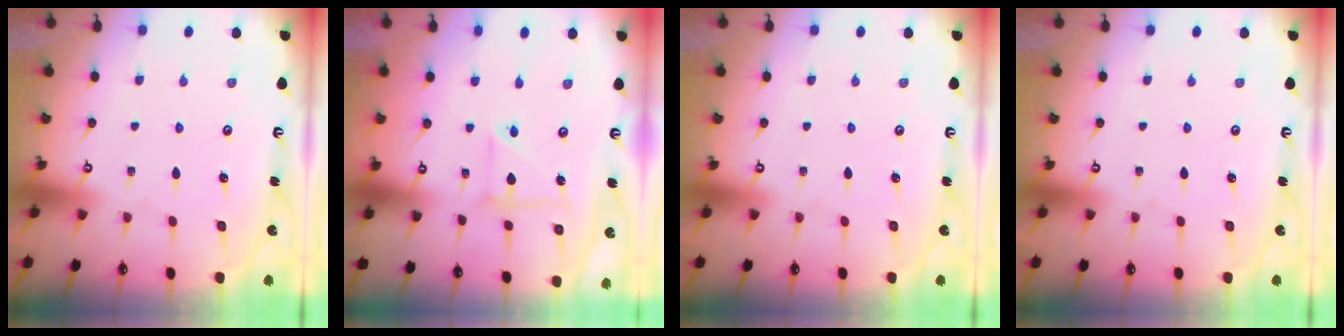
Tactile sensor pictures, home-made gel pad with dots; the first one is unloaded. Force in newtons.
{"total": 5.3, "press": 5.3, "slide": 0.5}
{"total": 0.0}
{"total": 0.0}